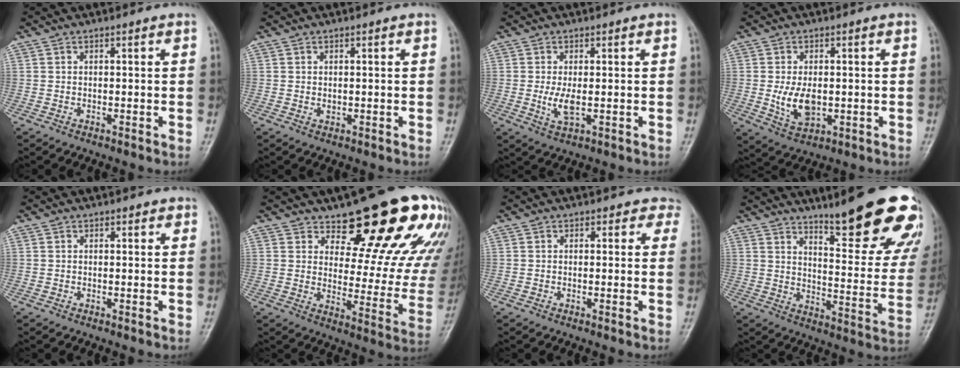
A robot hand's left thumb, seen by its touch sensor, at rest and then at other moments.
{"total": 0.9, "force": [0.2, 0.7, 0.5], "torque": [-0.005, -0.001, 0.003]}
{"total": 3.9, "force": [-0.1, 1.8, 3.5], "torque": [-0.070, -0.011, 0.002]}
{"total": 6.9, "force": [-0.5, 4.3, 5.4], "torque": [-0.091, -0.013, 0.000]}
{"total": 0.9, "force": [0.5, 0.7, 0.2], "torque": [0.008, -0.001, 0.001]}
{"total": 20.2, "force": [14.8, 7.5, 11.5], "torque": [-0.094, -0.093, 0.186]}
{"total": 3.0, "force": [2.1, 2.2, 0.2], "torque": [0.032, -0.009, -0.001]}
{"total": 21.7, "force": [15.3, 4.6, 14.6], "torque": [-0.153, -0.096, 0.205]}